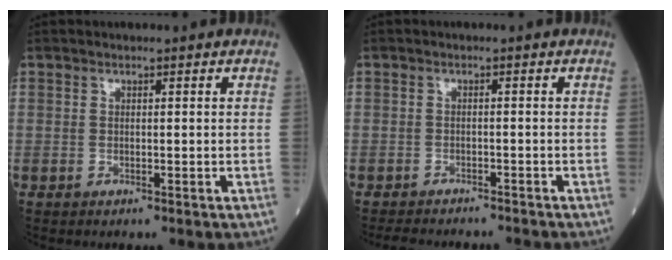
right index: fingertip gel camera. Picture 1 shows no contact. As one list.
[{"total": 6.3, "force": [-5.9, 1.8, 1.4], "torque": [-0.014, -0.004, -0.084]}]